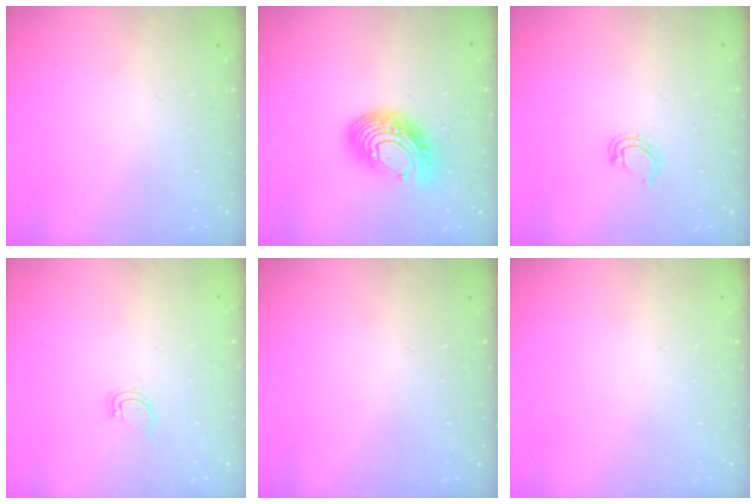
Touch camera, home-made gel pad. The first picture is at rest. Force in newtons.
{"total": 14.5, "press": 14.4, "slide": 1.3}
{"total": 3.4, "press": 3.4, "slide": 0.2}
{"total": 1.7, "press": 1.7, "slide": 0.3}
{"total": 0.0}
{"total": 0.0}